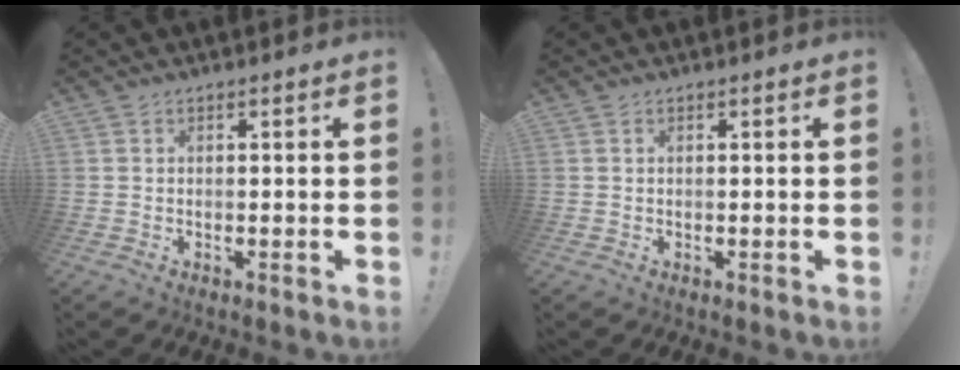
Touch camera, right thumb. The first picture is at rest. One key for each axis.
{"total": 0.0}